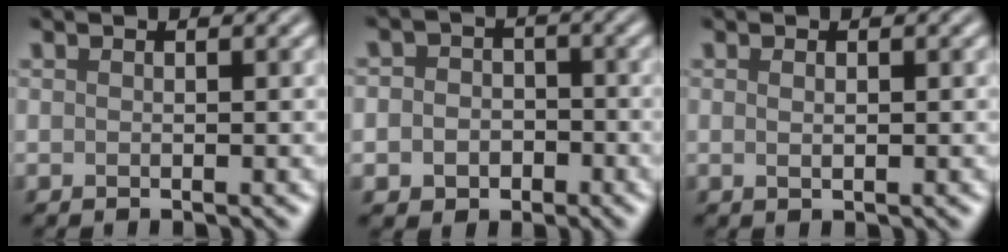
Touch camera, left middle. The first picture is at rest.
{"total": 4.2, "force": [-1.0, 3.7, 1.6], "torque": [-0.003, 0.006, -0.034]}
{"total": 0.6, "force": [0.1, 0.2, 0.6], "torque": [-0.011, 0.001, 0.003]}